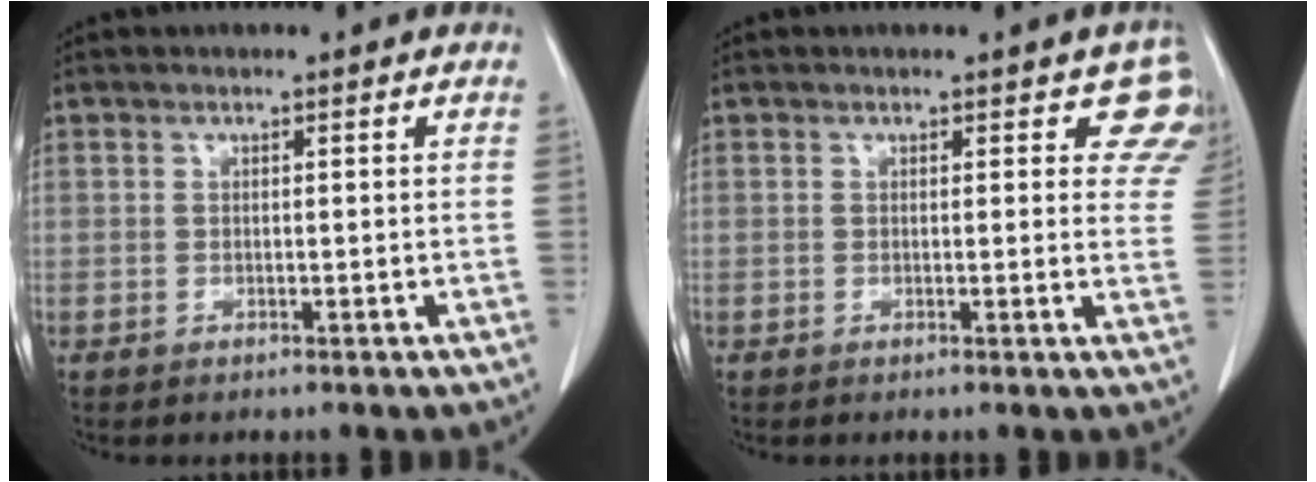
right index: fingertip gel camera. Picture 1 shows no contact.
{"total": 5.4, "force": [3.9, 2.6, 2.6], "torque": [-0.003, -0.010, 0.019]}